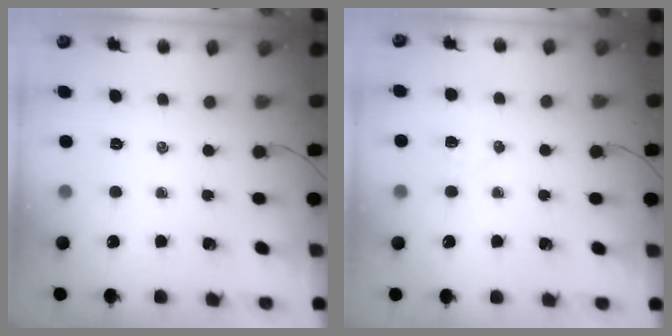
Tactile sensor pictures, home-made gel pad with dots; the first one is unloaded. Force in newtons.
{"total": 3.6, "press": 3.5, "slide": 0.9}